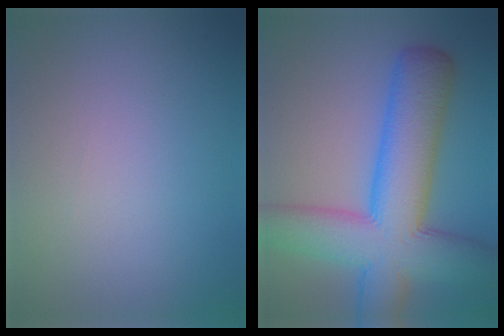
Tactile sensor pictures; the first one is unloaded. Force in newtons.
{"total": 11.8, "press": 11.7, "slide": 0.6}